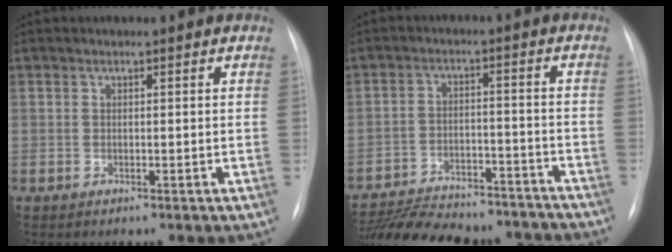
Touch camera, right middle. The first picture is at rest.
{"total": 19.3, "force": [-17.5, 4.8, 6.5], "torque": [-0.139, 0.002, -0.250]}